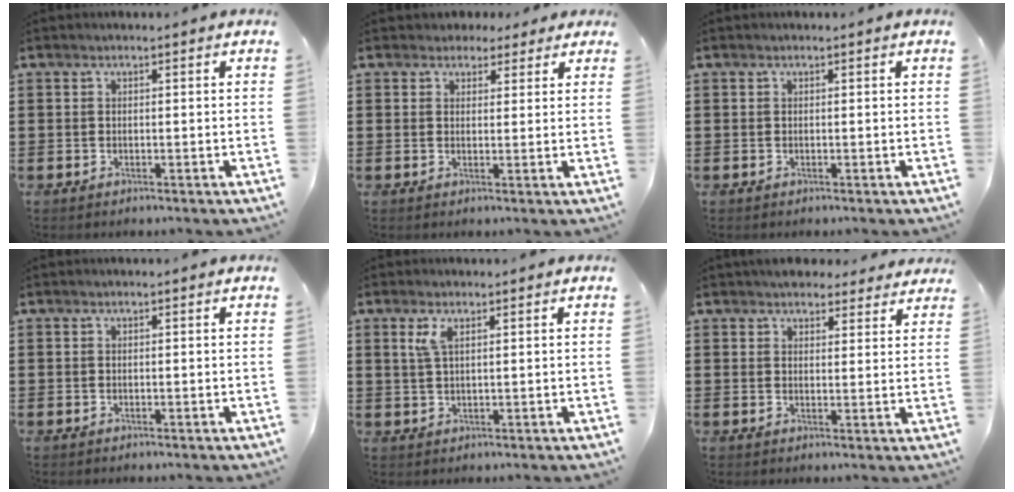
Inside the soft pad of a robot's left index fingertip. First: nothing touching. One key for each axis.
{"total": 2.7, "fx": 2.0, "fy": 1.7, "fz": 0.4, "tx": -0.009, "ty": 0.007, "tz": 0.036}
{"total": 0.0}
{"total": 0.0}
{"total": 2.9, "fx": 1.2, "fy": 0.9, "fz": 2.4, "tx": -0.053, "ty": 0.004, "tz": 0.021}
{"total": 3.7, "fx": 3.4, "fy": 1.2, "fz": 0.5, "tx": -0.011, "ty": -0.008, "tz": 0.064}